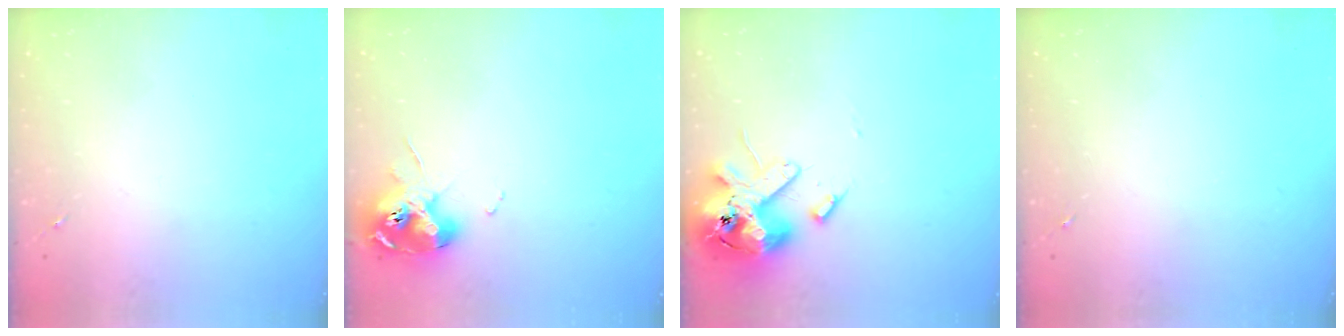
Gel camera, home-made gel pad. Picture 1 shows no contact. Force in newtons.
{"total": 11.0, "press": 10.9, "slide": 1.3}
{"total": 14.5, "press": 14.4, "slide": 2.4}
{"total": 0.0}